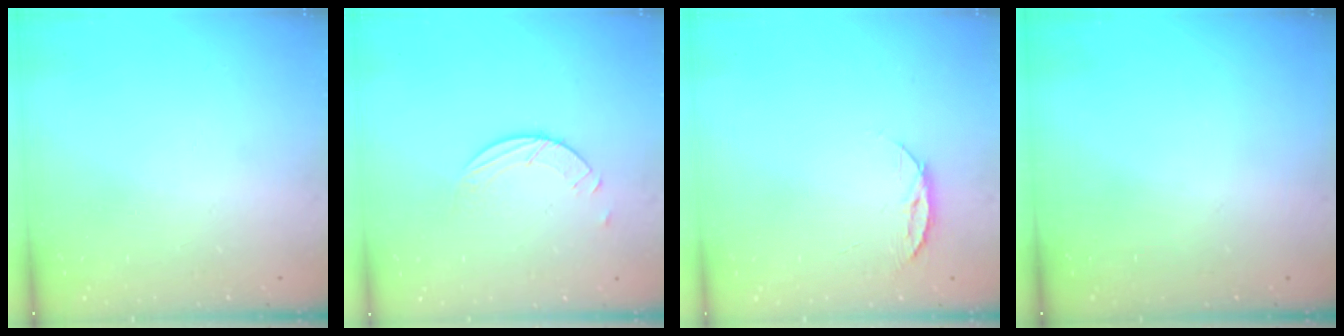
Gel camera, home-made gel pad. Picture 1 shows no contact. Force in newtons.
{"total": 2.5, "press": 2.4, "slide": 0.2}
{"total": 4.4, "press": 4.3, "slide": 0.5}
{"total": 0.0}